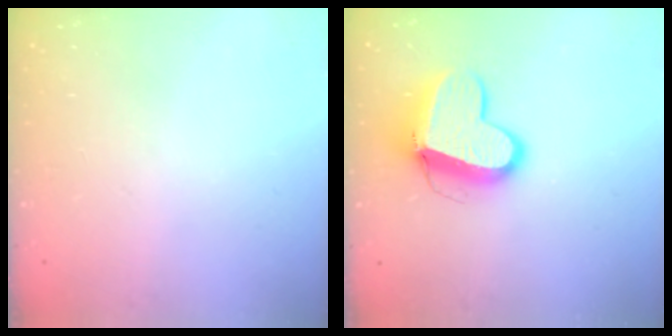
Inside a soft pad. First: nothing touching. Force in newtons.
{"total": 12.4, "press": 12.3, "slide": 1.7}